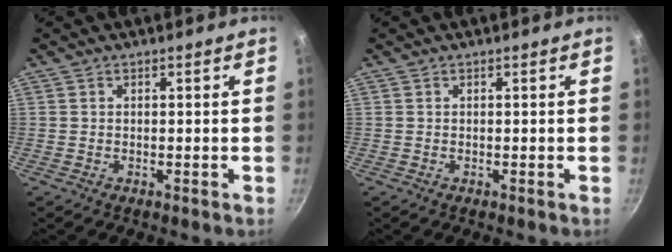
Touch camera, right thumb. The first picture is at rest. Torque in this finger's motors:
{"motor_torque": [-0.34, -0.08, -0.26, 0.10, 0.01]}